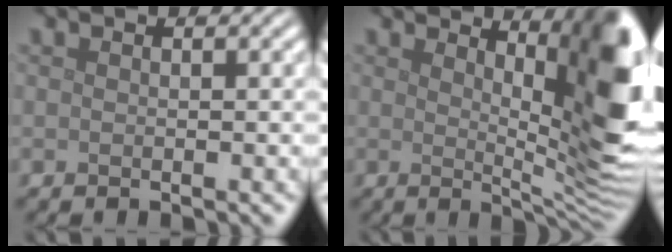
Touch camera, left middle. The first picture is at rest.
{"total": 11.8, "force": [3.5, 3.6, 10.6], "torque": [-0.106, 0.004, 0.049]}